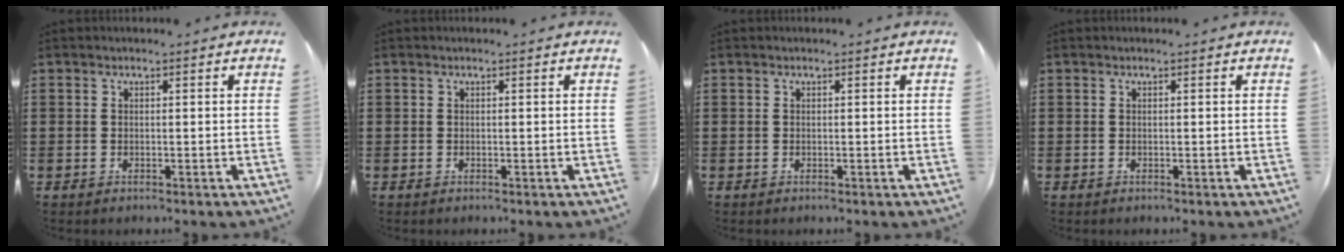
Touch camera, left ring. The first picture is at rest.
{"total": 0.0}
{"total": 0.0}
{"total": 0.0}